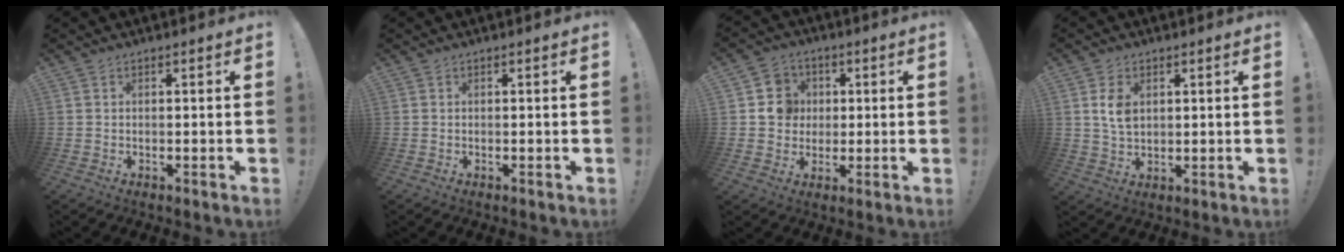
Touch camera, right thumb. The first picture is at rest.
{"total": 0.0}
{"total": 8.9, "force": [1.0, 8.6, 2.3], "torque": [-0.029, 0.004, 0.025]}
{"total": 6.5, "force": [1.9, 4.6, 4.3], "torque": [-0.069, -0.005, 0.033]}